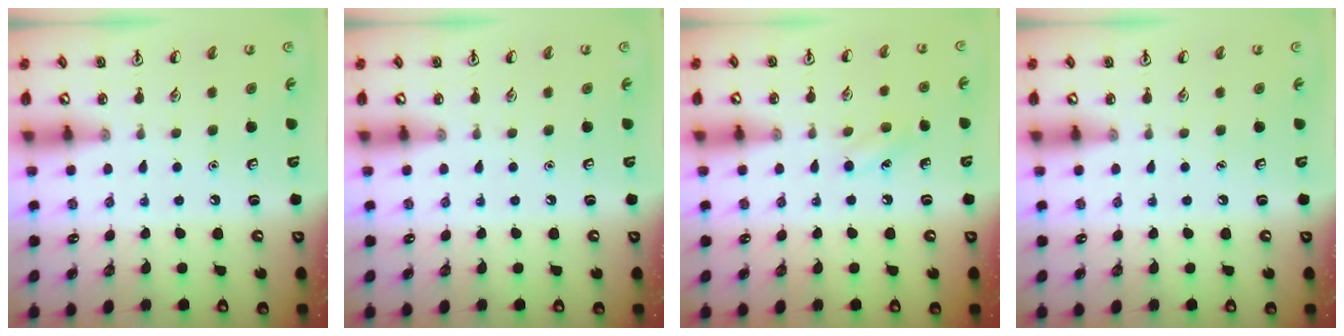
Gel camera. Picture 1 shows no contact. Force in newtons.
{"total": 0.0}
{"total": 6.2, "press": 5.9, "slide": 2.0}
{"total": 0.0}